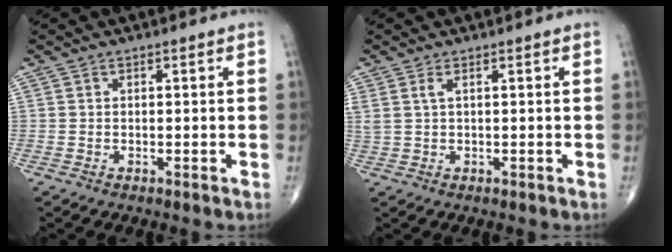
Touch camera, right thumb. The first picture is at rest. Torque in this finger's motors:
{"motor_torque": [0.41, -0.41, 0.15, -0.11, 0.07]}